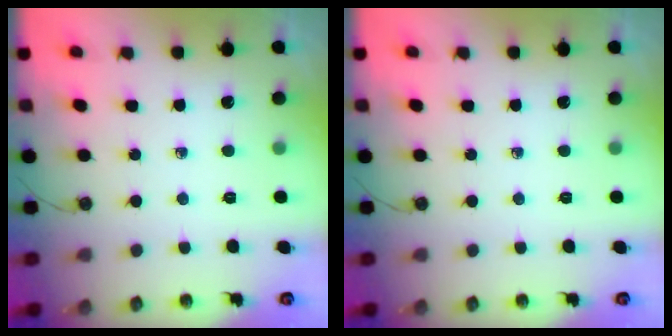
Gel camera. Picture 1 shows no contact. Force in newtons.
{"total": 0.0}